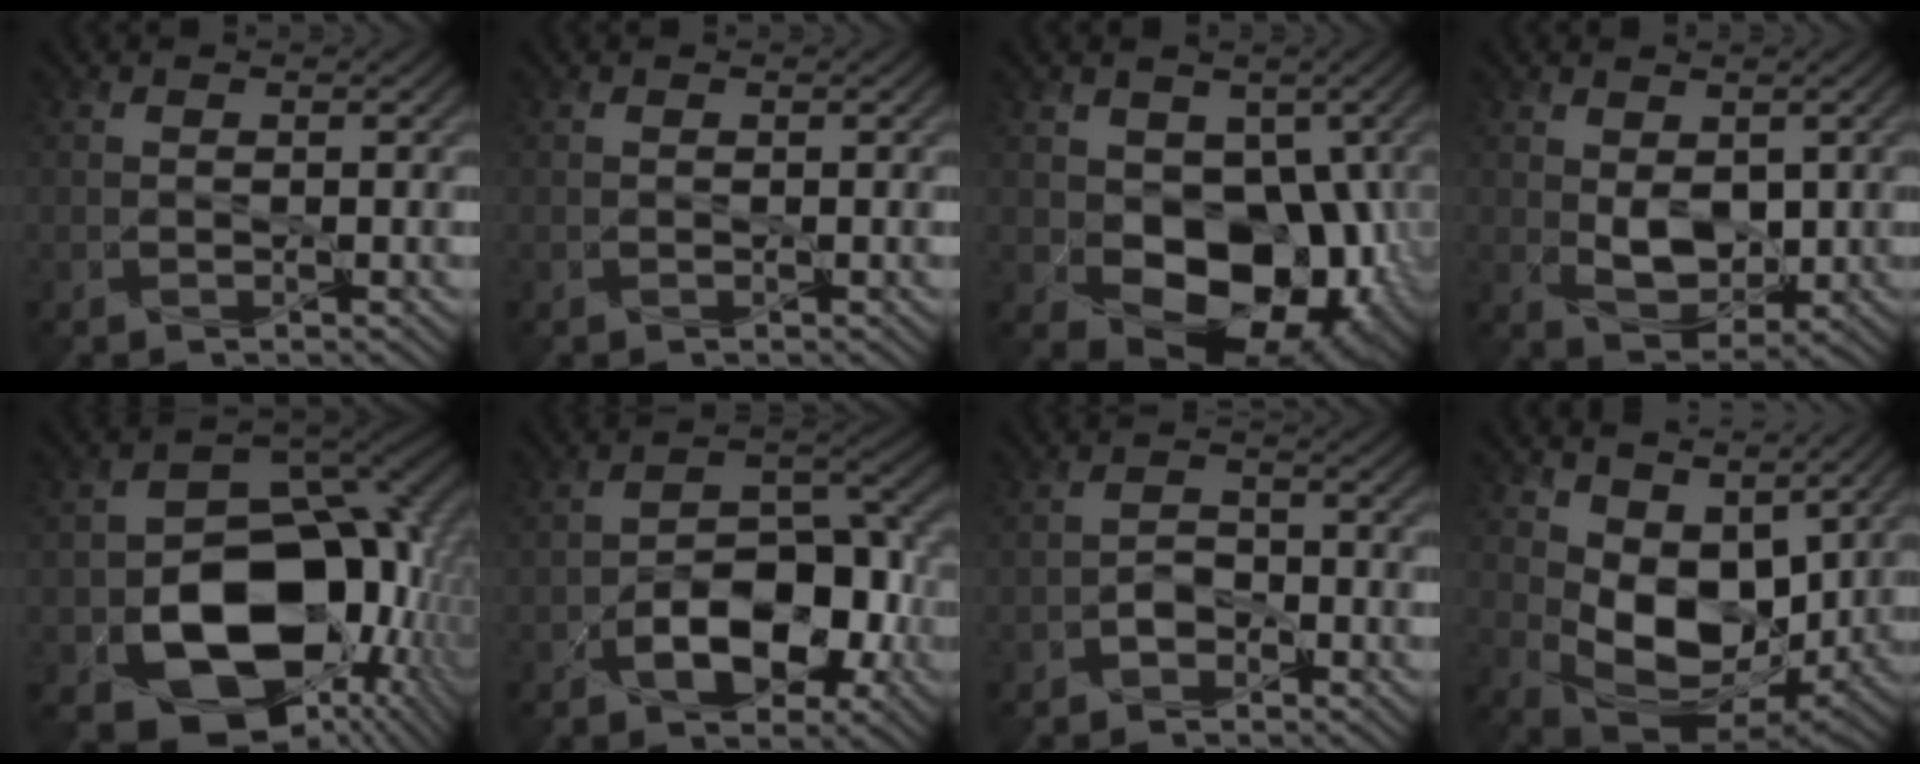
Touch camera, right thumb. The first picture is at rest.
{"total": 0.0}
{"total": 13.8, "force": [-1.3, 9.5, 9.9], "torque": [-0.138, -0.030, -0.004]}
{"total": 5.4, "force": [0.6, 3.1, 4.4], "torque": [-0.099, -0.010, 0.013]}
{"total": 19.1, "force": [-5.8, 13.4, 12.3], "torque": [-0.186, -0.059, -0.049]}
{"total": 8.0, "force": [-3.3, 3.9, 6.1], "torque": [-0.083, -0.007, -0.051]}
{"total": 1.7, "force": [-1.5, 0.1, 0.6], "torque": [-0.007, 0.009, -0.027]}
{"total": 10.0, "force": [2.3, 6.2, 7.5], "torque": [-0.154, -0.018, 0.052]}